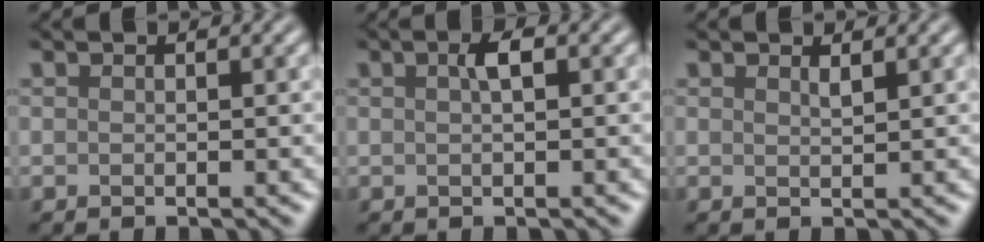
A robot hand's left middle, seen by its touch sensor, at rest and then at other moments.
{"total": 1.5, "force": [0.4, 0.4, 1.4], "torque": [-0.024, 0.004, 0.007]}
{"total": 0.7, "force": [0.6, 0.1, 0.3], "torque": [-0.003, -0.003, 0.011]}